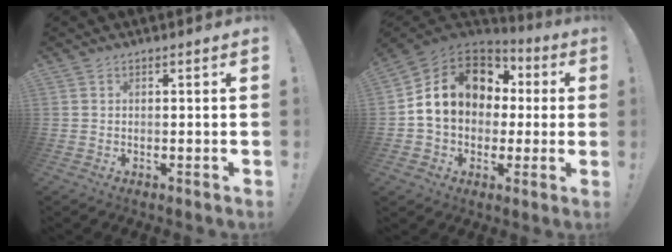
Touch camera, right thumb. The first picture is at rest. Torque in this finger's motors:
{"motor_torque": [2.52, 2.49, 0.85, -0.09, 0.17]}